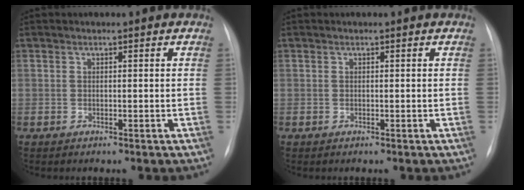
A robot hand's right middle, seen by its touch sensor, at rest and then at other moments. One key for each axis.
{"total": 0.0}